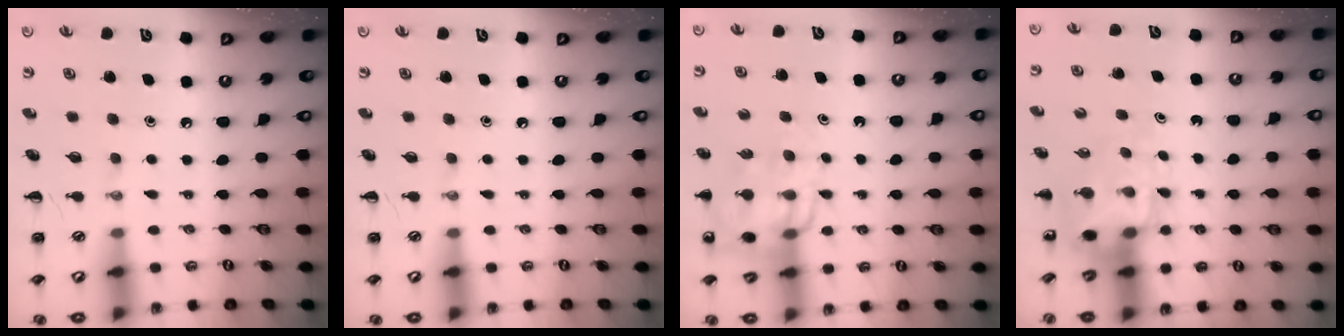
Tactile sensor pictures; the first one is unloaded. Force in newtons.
{"total": 0.0}
{"total": 12.6, "press": 12.1, "slide": 3.4}
{"total": 6.0, "press": 5.9, "slide": 1.3}